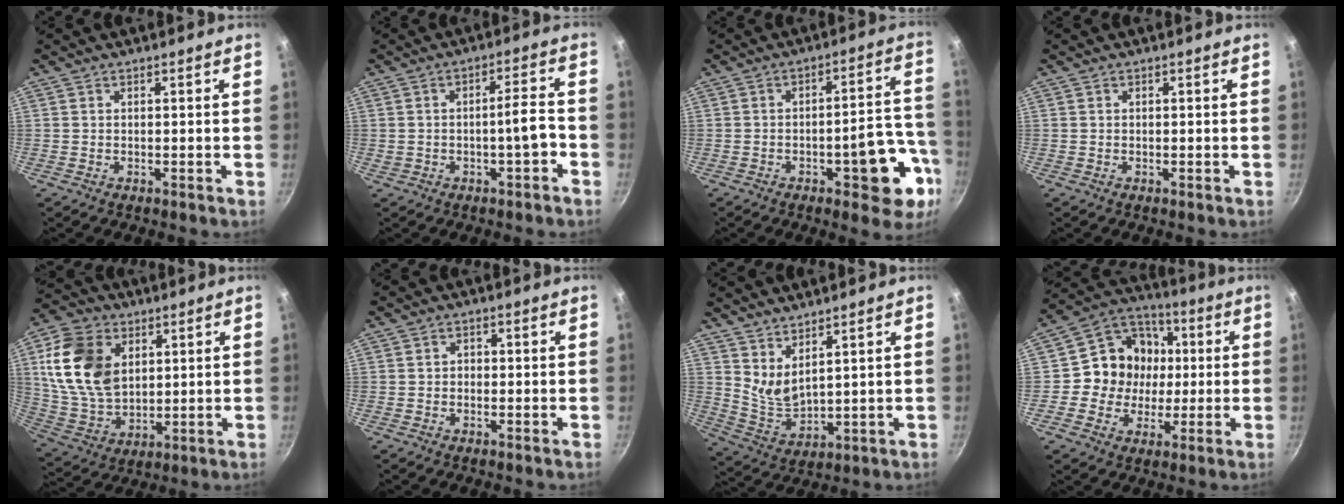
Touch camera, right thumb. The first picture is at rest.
{"total": 5.2, "force": [-2.0, 1.4, 4.6], "torque": [-0.058, 0.032, -0.022]}
{"total": 13.6, "force": [-5.3, 5.2, 11.4], "torque": [-0.105, 0.044, -0.065]}
{"total": 0.0}
{"total": 17.1, "force": [4.6, 12.0, 11.2], "torque": [-0.191, -0.011, 0.098]}
{"total": 1.4, "force": [-0.2, 1.2, 0.6], "torque": [-0.007, 0.004, -0.006]}
{"total": 6.8, "force": [4.7, 2.3, 4.4], "torque": [-0.072, -0.056, 0.097]}
{"total": 13.3, "force": [0.4, 12.2, 5.5], "torque": [-0.059, 0.023, -0.009]}